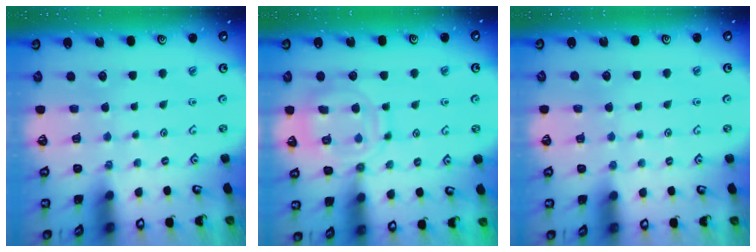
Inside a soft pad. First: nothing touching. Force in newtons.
{"total": 13.2, "press": 13.1, "slide": 1.2}
{"total": 0.8, "press": 0.8, "slide": 0.1}